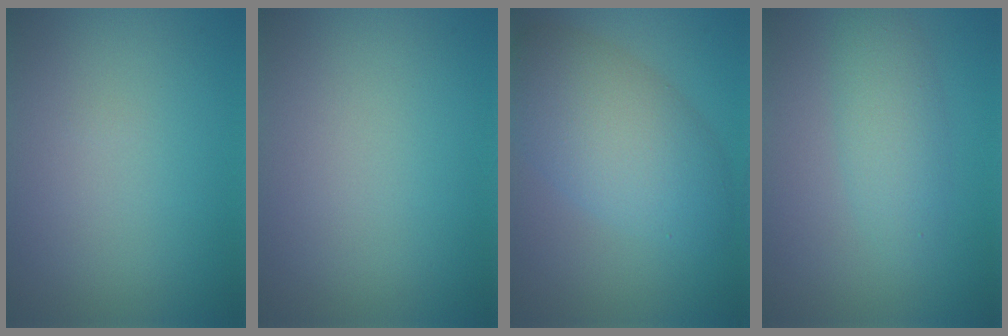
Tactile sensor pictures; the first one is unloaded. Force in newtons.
{"total": 0.0}
{"total": 6.9, "press": 6.9, "slide": 0.3}
{"total": 2.8, "press": 2.8, "slide": 0.1}